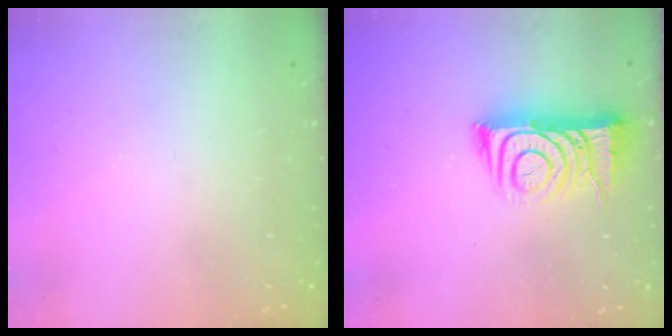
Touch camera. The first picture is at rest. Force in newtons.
{"total": 10.9, "press": 10.8, "slide": 1.1}